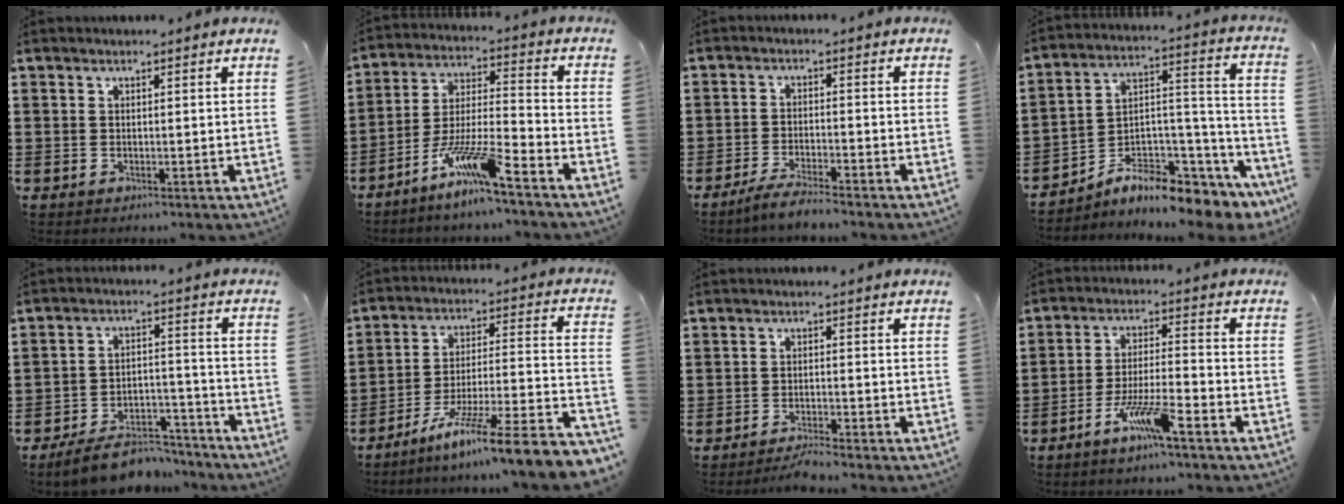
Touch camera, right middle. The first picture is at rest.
{"total": 10.0, "force": [-7.9, 0.0, 6.1], "torque": [-0.128, -0.006, -0.158]}
{"total": 3.6, "force": [-3.3, 0.0, 1.4], "torque": [-0.031, -0.002, -0.067]}
{"total": 7.7, "force": [-6.6, 2.5, 3.1], "torque": [-0.052, 0.002, -0.123]}
{"total": 8.1, "force": [-7.2, 2.2, 2.9], "torque": [-0.038, 0.023, -0.133]}
{"total": 10.8, "force": [-8.0, -0.3, 7.2], "torque": [-0.108, -0.004, -0.150]}
{"total": 2.5, "force": [-2.4, 0.0, 0.7], "torque": [-0.014, 0.001, -0.048]}
{"total": 7.6, "force": [-4.9, 1.0, 5.7], "torque": [-0.123, -0.006, -0.095]}